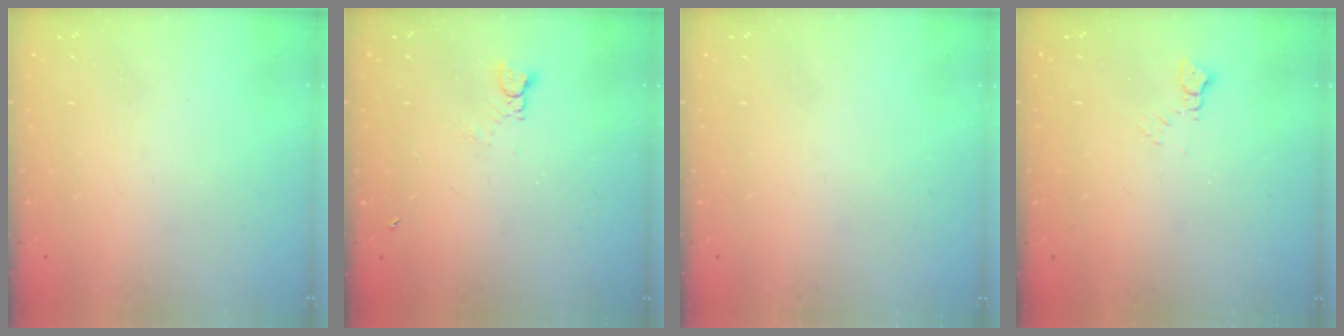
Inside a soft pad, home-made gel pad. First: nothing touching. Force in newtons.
{"total": 0.9, "press": 0.9, "slide": 0.1}
{"total": 0.0}
{"total": 3.6, "press": 3.5, "slide": 0.6}